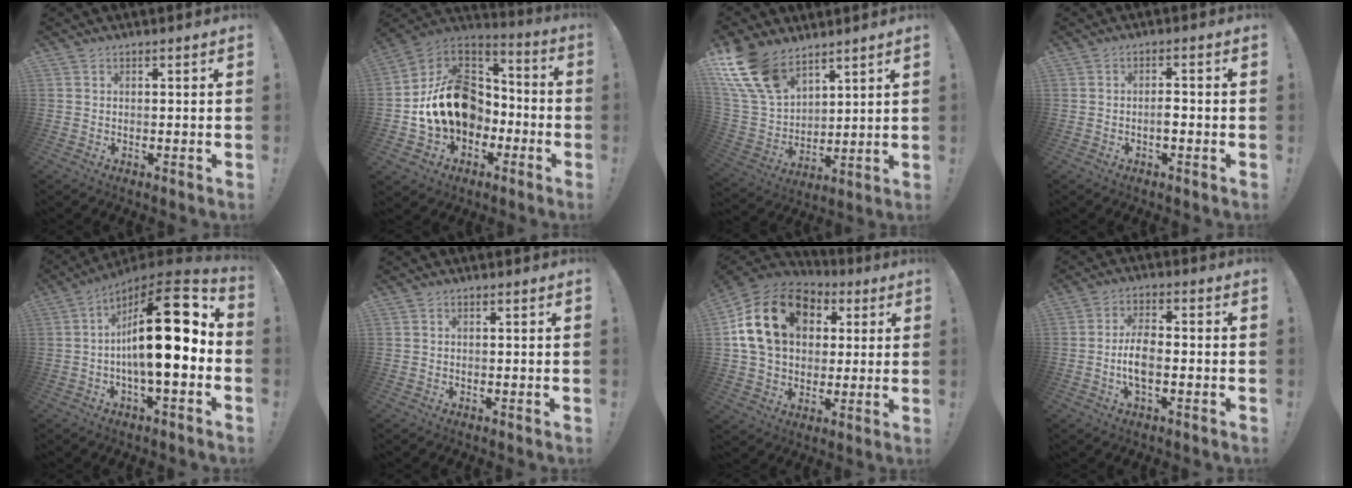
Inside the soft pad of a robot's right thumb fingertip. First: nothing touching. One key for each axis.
{"total": 19.9, "fx": -1.9, "fy": 15.6, "fz": 12.1, "tx": -0.200, "ty": 0.030, "tz": -0.014}
{"total": 17.6, "fx": 11.7, "fy": 9.7, "fz": 8.9, "tx": -0.204, "ty": -0.066, "tz": 0.225}
{"total": 2.6, "fx": -1.0, "fy": 1.0, "fz": 2.2, "tx": -0.045, "ty": 0.006, "tz": -0.016}
{"total": 22.2, "fx": 1.3, "fy": 6.6, "fz": 21.1, "tx": -0.337, "ty": -0.007, "tz": 0.013}
{"total": 0.0}
{"total": 20.8, "fx": 6.3, "fy": 15.1, "fz": 12.9, "tx": -0.222, "ty": -0.004, "tz": 0.123}
{"total": 7.3, "fx": -1.7, "fy": 3.2, "fz": 6.3, "tx": -0.134, "ty": 0.006, "tz": -0.030}